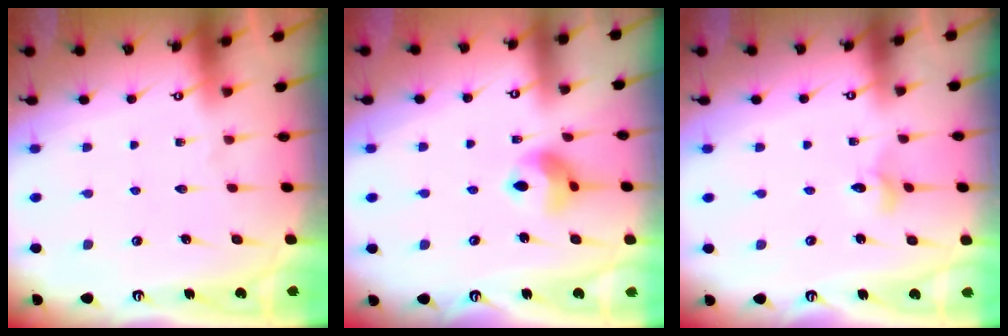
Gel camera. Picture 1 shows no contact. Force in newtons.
{"total": 8.9, "press": 8.8, "slide": 1.1}
{"total": 2.8, "press": 2.8, "slide": 0.3}